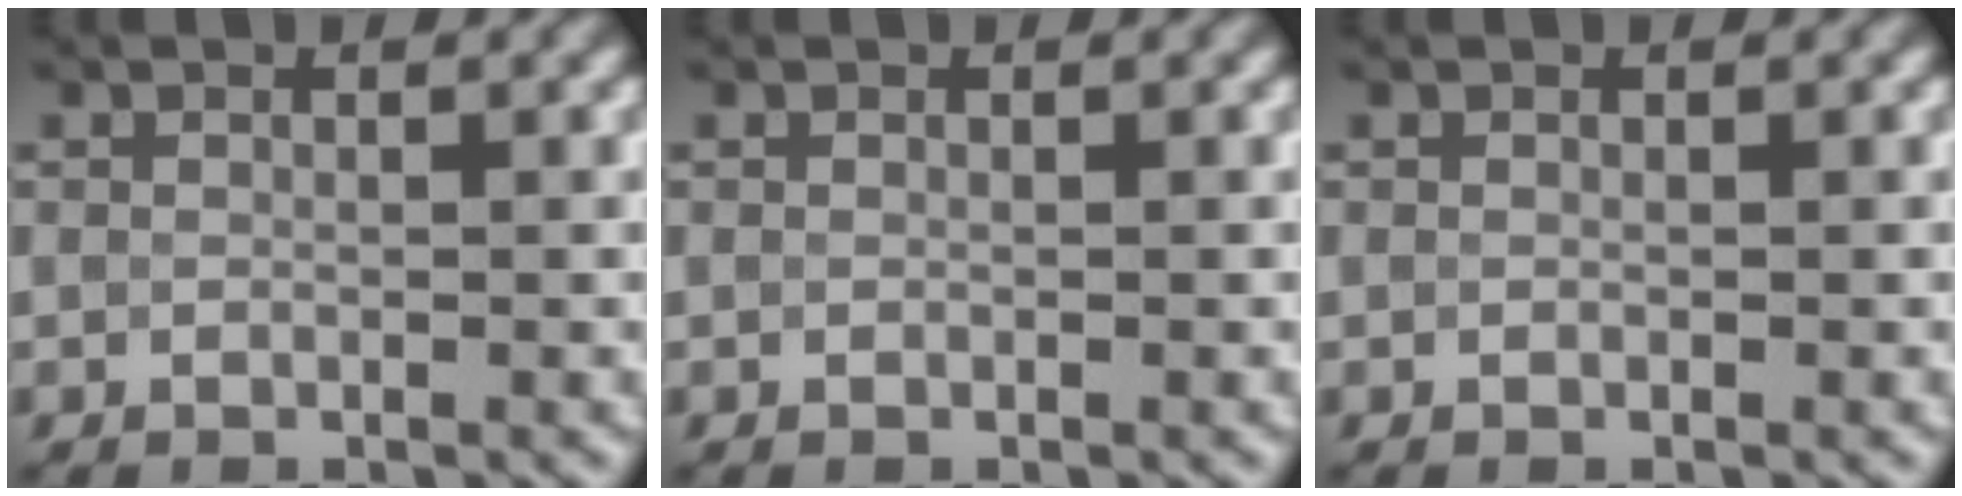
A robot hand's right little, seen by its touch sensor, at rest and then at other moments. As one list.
[{"total": 0.0}, {"total": 0.0}]